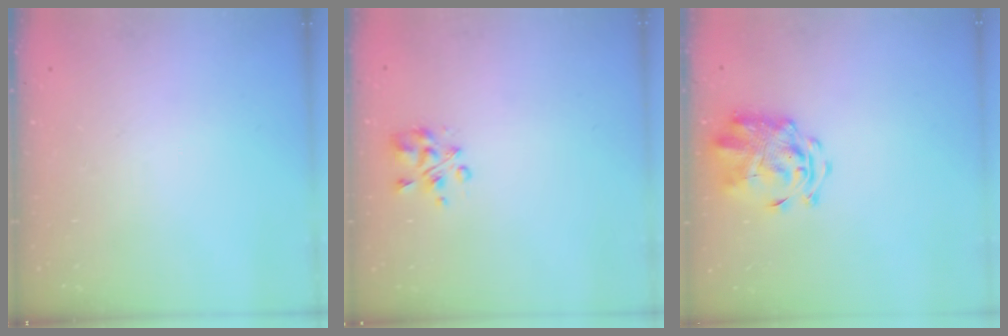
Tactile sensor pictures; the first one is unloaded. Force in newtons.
{"total": 4.4, "press": 4.4, "slide": 0.6}
{"total": 3.1, "press": 3.0, "slide": 1.0}